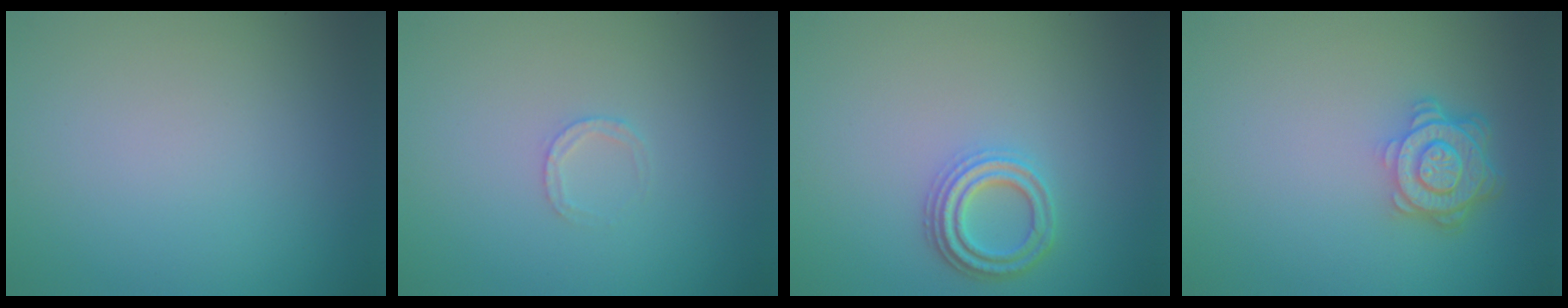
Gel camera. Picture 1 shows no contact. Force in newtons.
{"total": 1.3, "press": 1.3, "slide": 0.2}
{"total": 3.0, "press": 2.7, "slide": 1.1}
{"total": 4.7, "press": 3.7, "slide": 3.0}